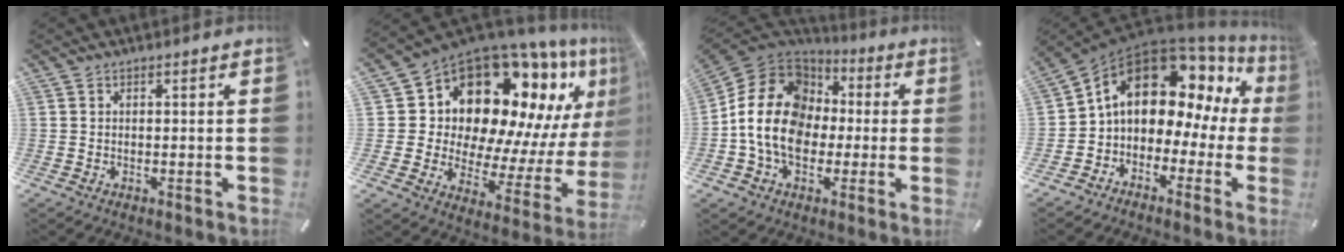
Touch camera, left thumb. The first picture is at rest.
{"total": 15.9, "force": [12.2, 8.7, 5.4], "torque": [-0.093, -0.129, 0.216]}
{"total": 16.9, "force": [-2.2, 13.8, 9.4], "torque": [-0.193, 0.021, -0.042]}
{"total": 13.9, "force": [6.6, 9.4, 7.9], "torque": [-0.130, -0.045, 0.114]}